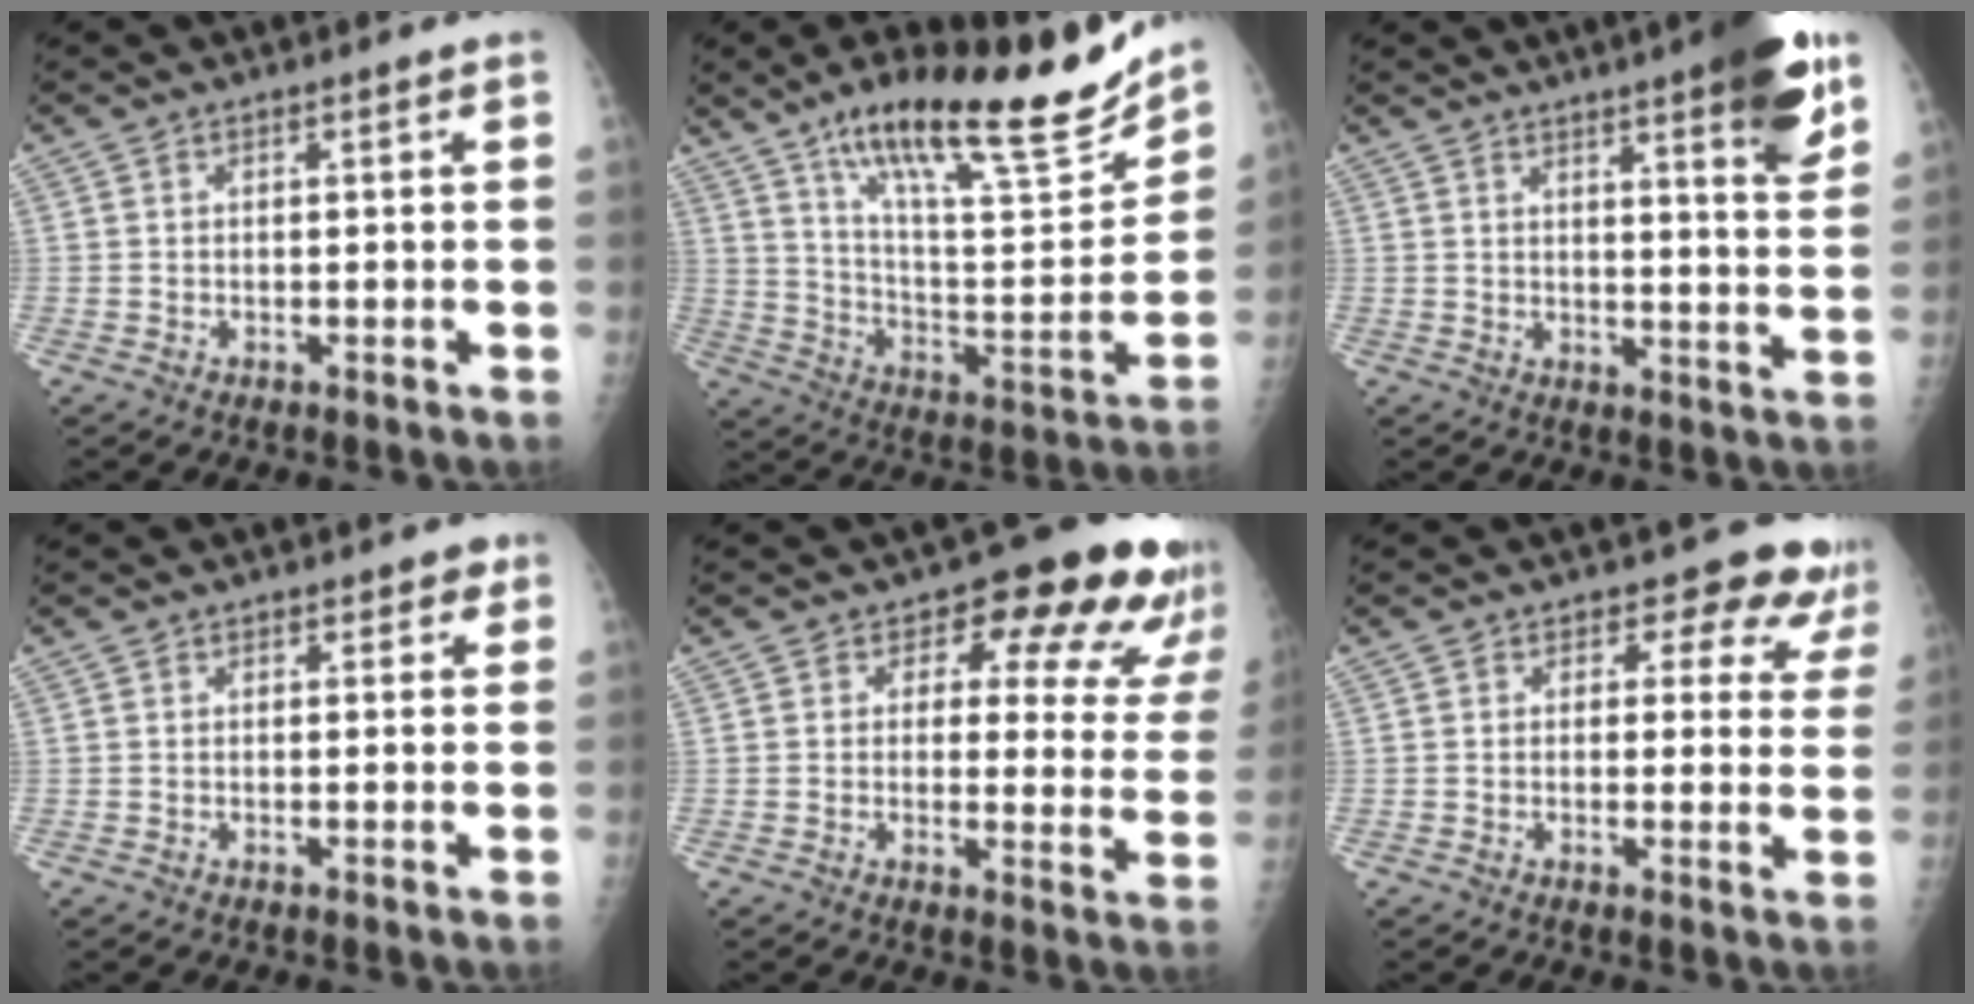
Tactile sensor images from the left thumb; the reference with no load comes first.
{"total": 25.5, "force": [18.2, 5.4, 17.1], "torque": [-0.245, -0.078, 0.305]}
{"total": 12.8, "force": [7.5, 2.0, 10.1], "torque": [-0.116, -0.036, 0.095]}
{"total": 2.0, "force": [1.3, 1.4, 0.8], "torque": [0.015, -0.003, 0.010]}
{"total": 15.1, "force": [9.8, 7.4, 8.7], "torque": [-0.040, -0.049, 0.092]}
{"total": 8.8, "force": [7.0, 4.8, 2.3], "torque": [0.027, -0.030, 0.056]}